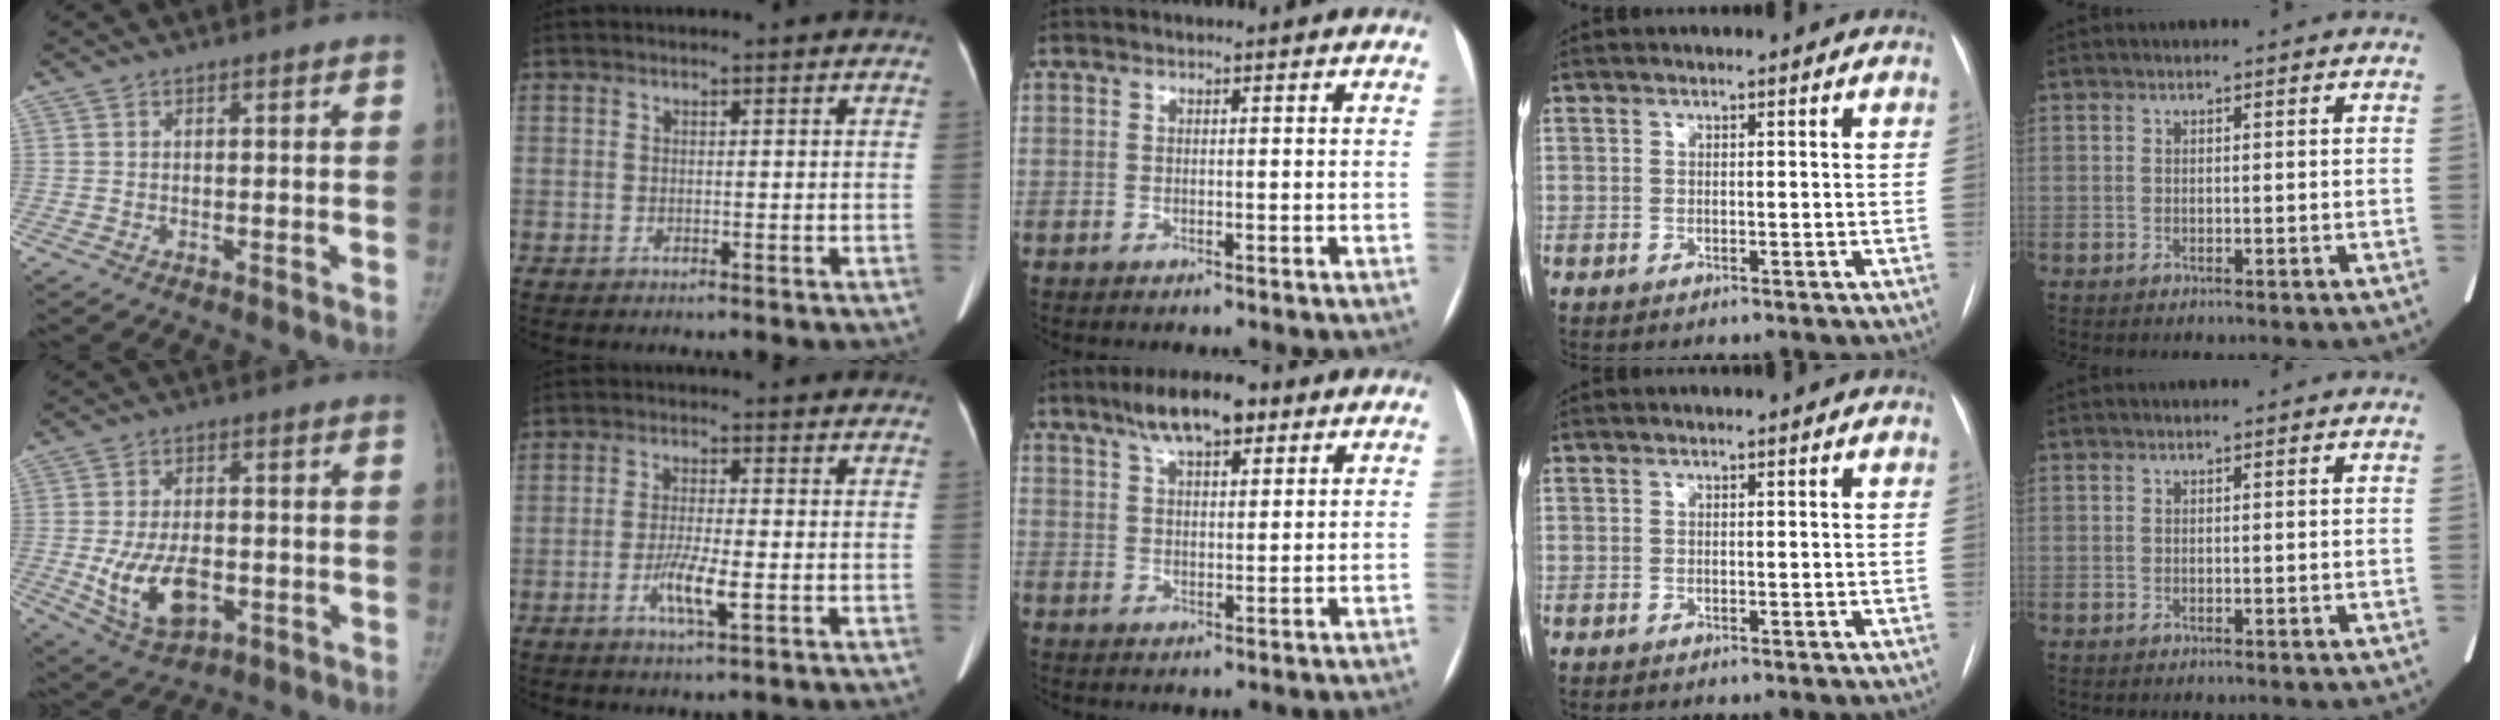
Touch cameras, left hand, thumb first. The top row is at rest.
{"thumb": {"total": 11.1, "force": [-2.5, 6.4, 8.8], "torque": [-0.149, 0.002, -0.028]}, "index": {"total": 4.9, "force": [-1.7, 0.5, 4.6], "torque": [-0.092, -0.007, -0.029]}, "middle": {"total": 8.5, "force": [5.5, 2.7, 5.9], "torque": [-0.102, 0.014, 0.092]}}